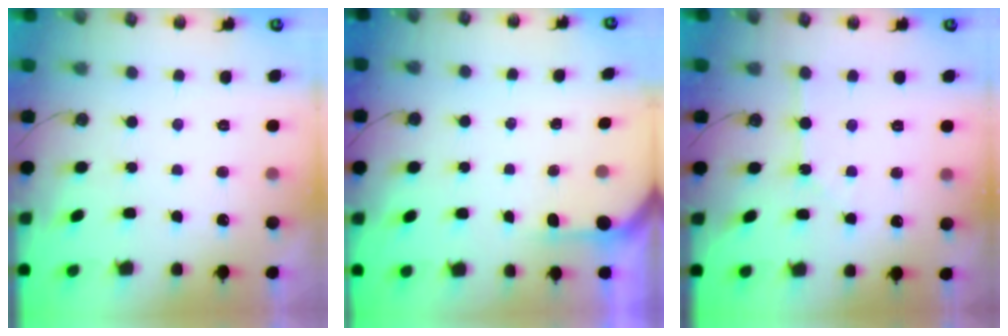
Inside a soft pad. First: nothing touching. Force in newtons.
{"total": 1.4, "press": 1.4, "slide": 0.2}
{"total": 1.4, "press": 1.4, "slide": 0.2}